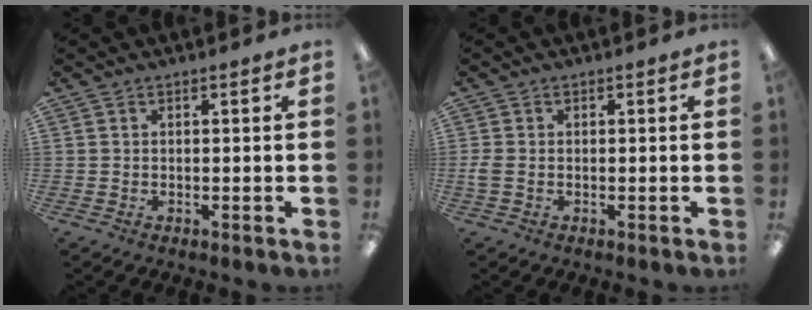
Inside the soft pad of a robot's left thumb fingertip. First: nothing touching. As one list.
[{"total": 2.1, "force": [-0.4, 1.2, 1.7], "torque": [-0.029, 0.004, -0.006]}]